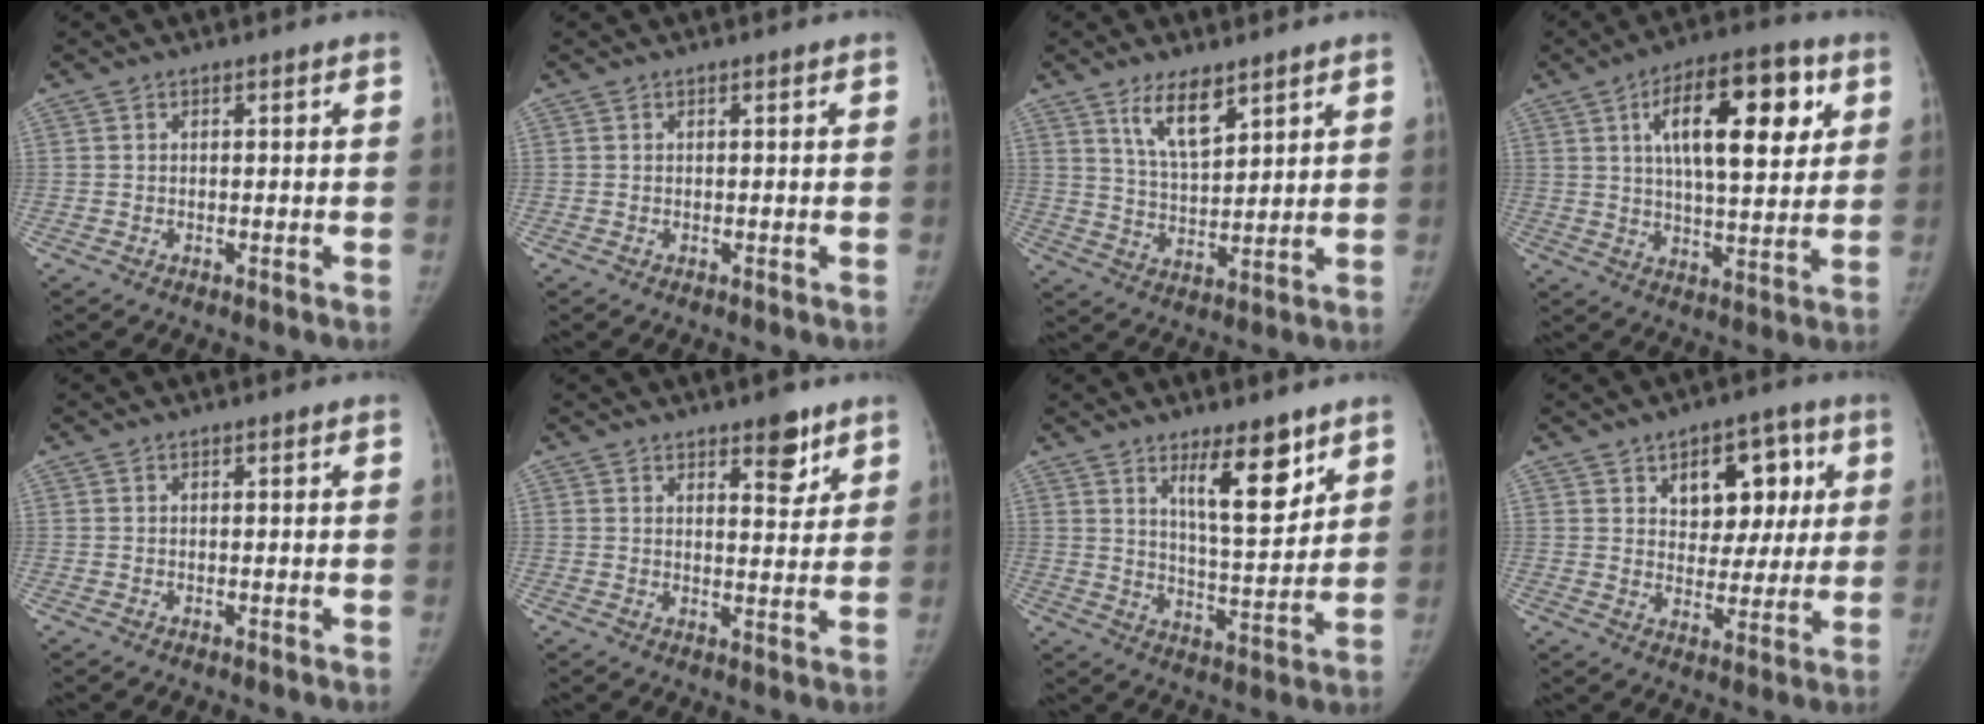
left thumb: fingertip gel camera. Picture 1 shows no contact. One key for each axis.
{"total": 0.0}
{"total": 8.3, "fx": 5.3, "fy": 3.1, "fz": 5.6, "tx": -0.085, "ty": -0.036, "tz": 0.102}
{"total": 18.5, "fx": 6.3, "fy": 7.7, "fz": 15.6, "tx": -0.209, "ty": -0.007, "tz": 0.095}
{"total": 0.0}
{"total": 5.8, "fx": 3.8, "fy": 2.4, "fz": 3.7, "tx": -0.026, "ty": -0.024, "tz": 0.051}
{"total": 11.0, "fx": 6.6, "fy": 3.3, "fz": 8.1, "tx": -0.104, "ty": -0.054, "tz": 0.112}
{"total": 12.3, "fx": 4.5, "fy": 8.1, "fz": 8.0, "tx": -0.054, "ty": -0.008, "tz": 0.065}